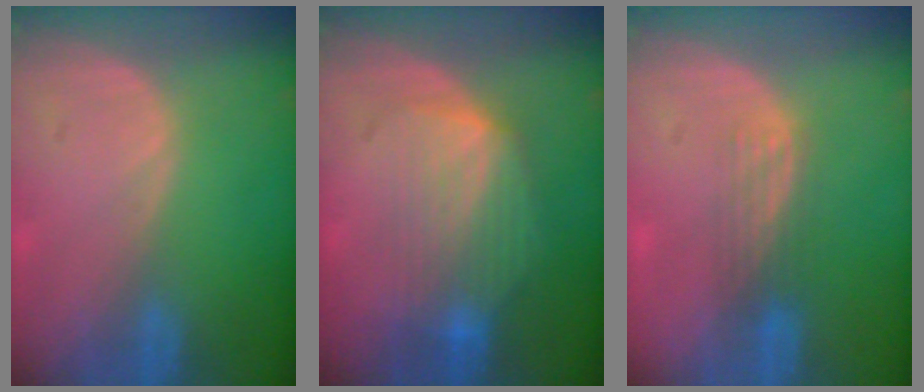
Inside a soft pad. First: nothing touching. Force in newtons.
{"total": 7.5, "press": 7.3, "slide": 1.7}
{"total": 2.9, "press": 2.7, "slide": 1.1}